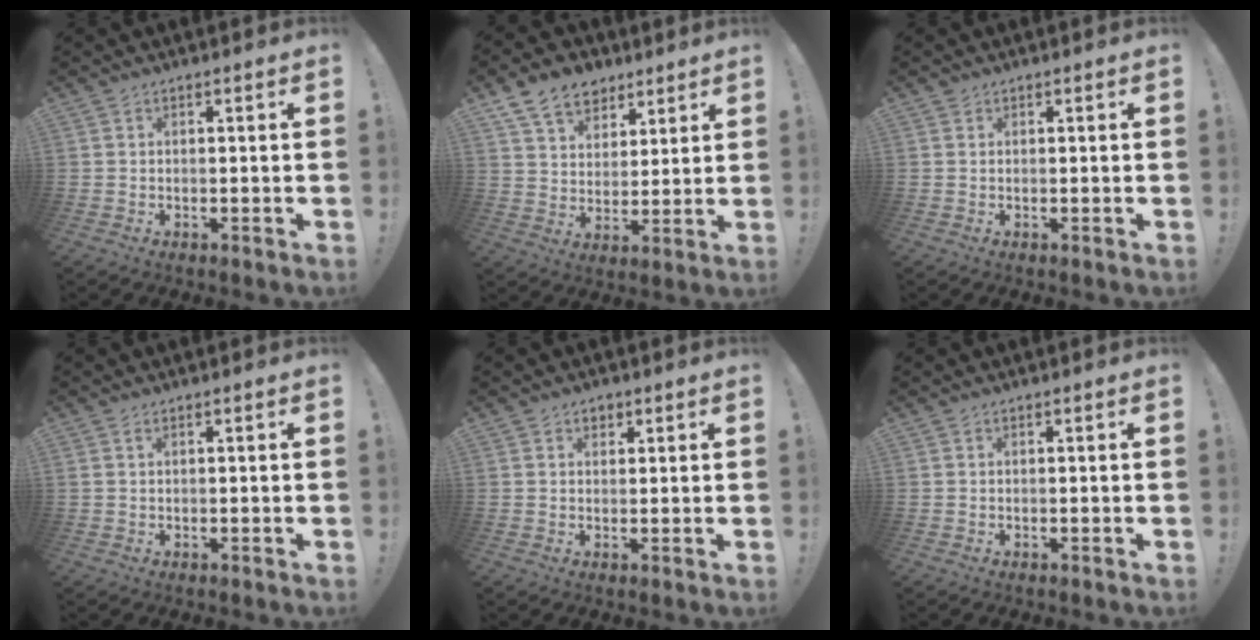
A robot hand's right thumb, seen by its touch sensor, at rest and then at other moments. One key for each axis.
{"total": 12.7, "fx": 7.9, "fy": 8.9, "fz": 4.5, "tx": -0.078, "ty": -0.042, "tz": 0.156}
{"total": 0.8, "fx": 0.6, "fy": 0.5, "fz": 0.0, "tx": 0.009, "ty": -0.003, "tz": 0.011}
{"total": 0.8, "fx": 0.5, "fy": 0.3, "fz": 0.6, "tx": -0.012, "ty": 0.002, "tz": 0.008}
{"total": 2.2, "fx": 1.2, "fy": 1.7, "fz": 0.8, "tx": -0.004, "ty": -0.005, "tz": 0.020}
{"total": 0.0}